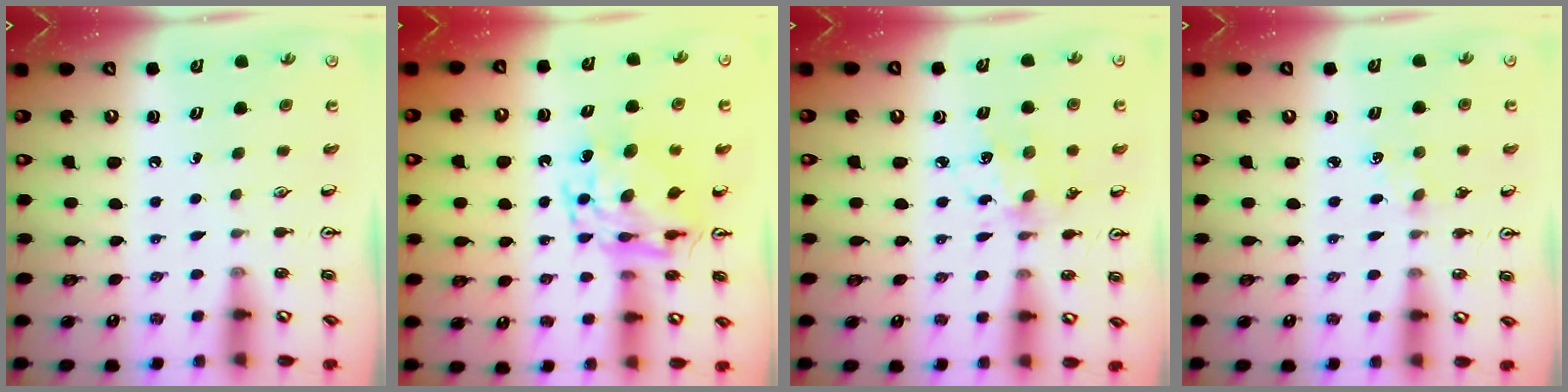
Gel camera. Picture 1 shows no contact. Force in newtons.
{"total": 12.7, "press": 12.6, "slide": 1.6}
{"total": 6.3, "press": 6.3, "slide": 0.4}
{"total": 3.1, "press": 3.1, "slide": 0.3}